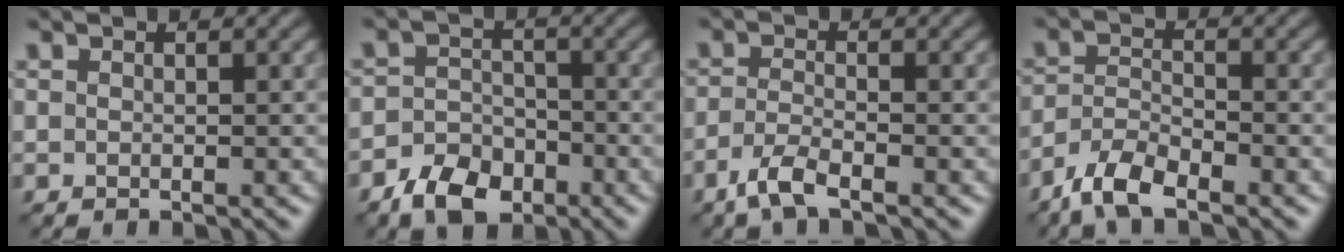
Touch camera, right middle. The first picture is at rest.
{"total": 4.3, "force": [-2.9, 2.7, 1.7], "torque": [-0.028, 0.003, -0.060]}
{"total": 2.7, "force": [-1.9, 0.6, 1.9], "torque": [-0.043, 0.000, -0.048]}
{"total": 4.4, "force": [-3.4, 1.4, 2.4], "torque": [-0.046, 0.000, -0.072]}